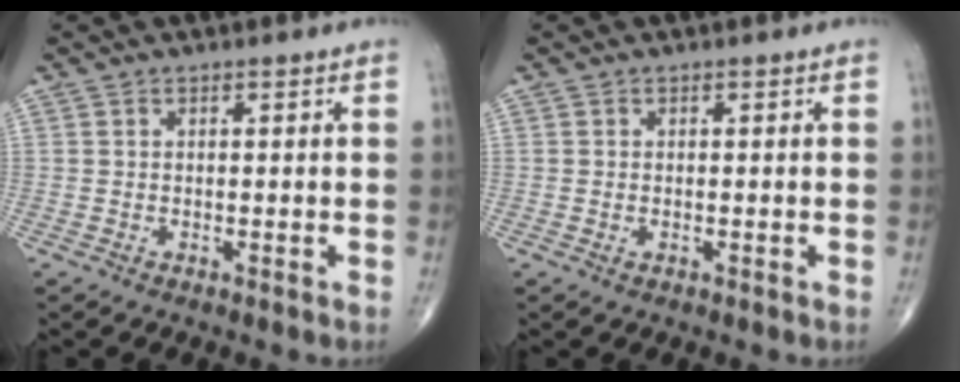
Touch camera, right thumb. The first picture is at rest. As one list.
[{"total": 0.5, "force": [-0.2, 0.3, 0.4], "torque": [-0.008, 0.004, -0.001]}]